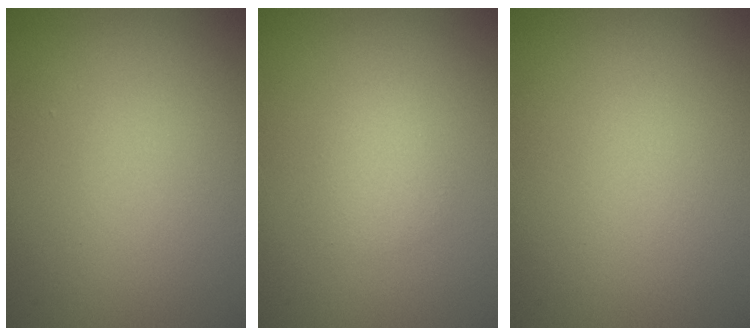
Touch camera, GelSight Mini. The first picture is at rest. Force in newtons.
{"total": 1.5, "press": 1.5, "slide": 0.0}
{"total": 0.0}